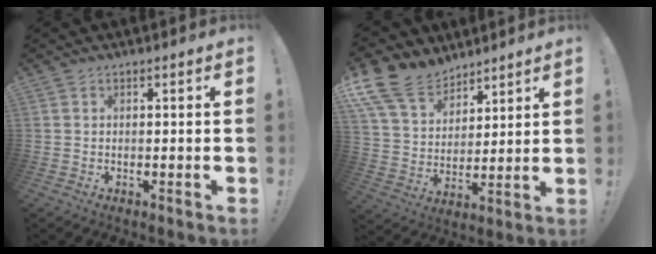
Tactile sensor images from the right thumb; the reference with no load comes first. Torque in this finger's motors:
{"motor_torque": [1.63, 2.97, 1.18, 0.92, 0.50]}